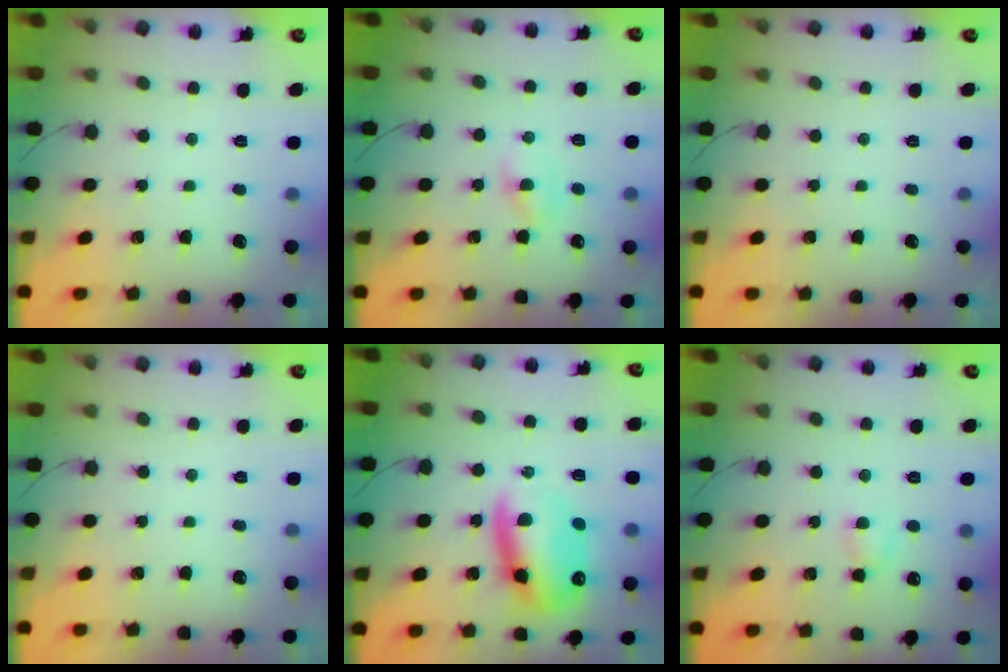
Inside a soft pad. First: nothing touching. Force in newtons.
{"total": 2.7, "press": 2.5, "slide": 0.9}
{"total": 0.0}
{"total": 0.0}
{"total": 12.9, "press": 12.4, "slide": 3.7}
{"total": 2.9, "press": 2.7, "slide": 1.0}